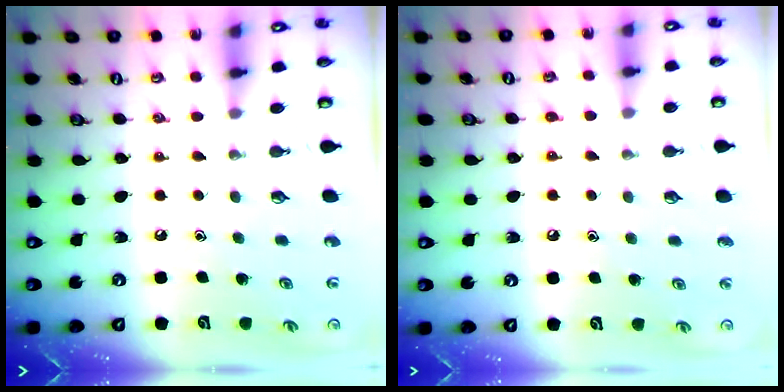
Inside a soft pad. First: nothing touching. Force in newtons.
{"total": 4.7, "press": 4.6, "slide": 0.5}